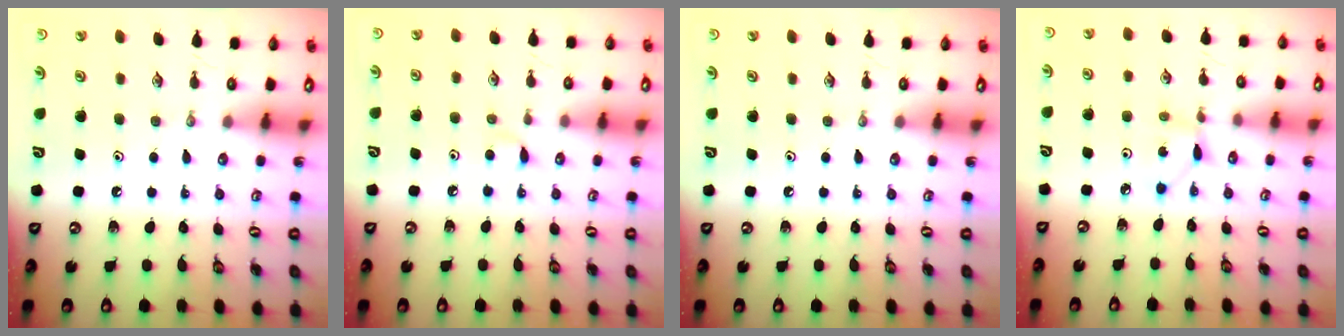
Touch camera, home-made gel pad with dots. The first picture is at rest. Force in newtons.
{"total": 3.8, "press": 3.8, "slide": 0.5}
{"total": 0.0}
{"total": 2.2, "press": 2.2, "slide": 0.3}